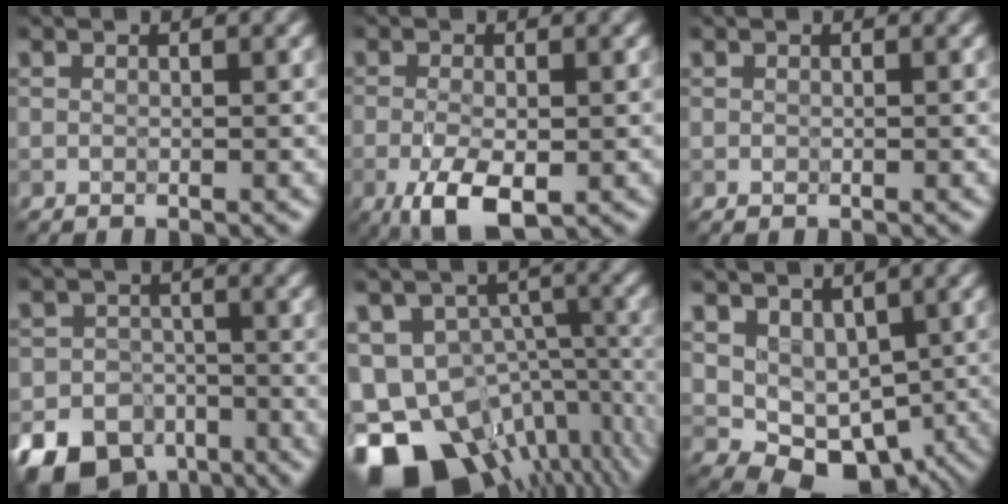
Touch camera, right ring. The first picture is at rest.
{"total": 5.1, "force": [-2.0, 2.2, 4.1], "torque": [-0.087, -0.012, -0.035]}
{"total": 0.0}
{"total": 10.5, "force": [-7.2, 6.9, 3.3], "torque": [-0.054, -0.030, -0.117]}
{"total": 17.3, "force": [-8.3, 11.8, 9.6], "torque": [-0.181, -0.017, -0.092]}
{"total": 5.9, "force": [0.2, 4.5, 3.7], "torque": [-0.053, -0.018, 0.018]}